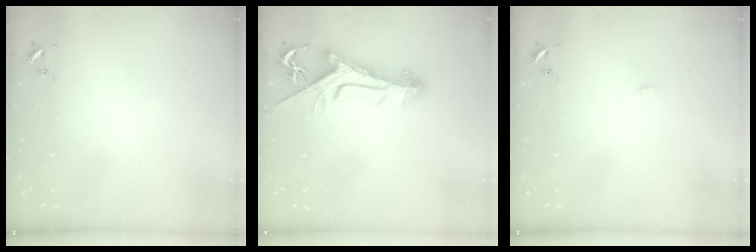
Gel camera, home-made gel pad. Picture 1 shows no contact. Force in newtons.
{"total": 11.9, "press": 11.8, "slide": 1.3}
{"total": 2.7, "press": 2.7, "slide": 0.3}